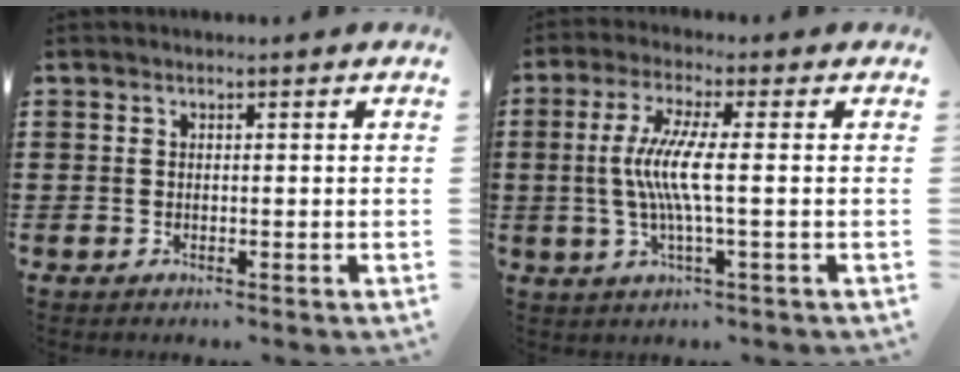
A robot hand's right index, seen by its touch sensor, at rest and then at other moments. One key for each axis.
{"total": 7.1, "fx": -0.4, "fy": 0.2, "fz": 7.1, "tx": -0.150, "ty": -0.014, "tz": -0.018}